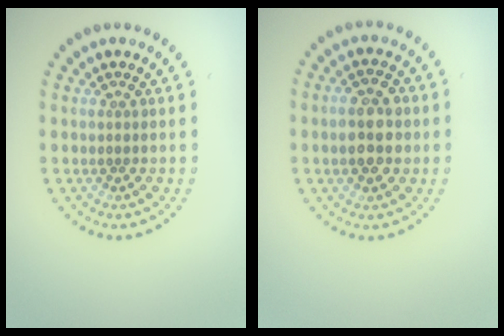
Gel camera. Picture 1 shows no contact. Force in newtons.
{"total": 3.8, "press": 3.8, "slide": 0.2}